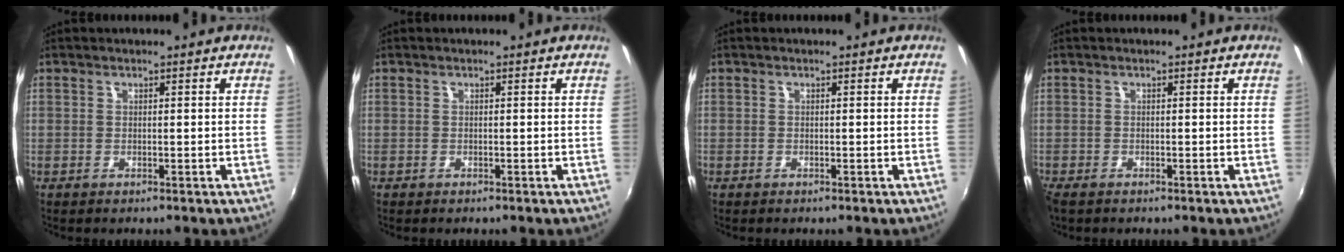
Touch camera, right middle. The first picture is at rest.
{"total": 1.8, "force": [-1.4, 1.2, -0.2], "torque": [0.000, 0.003, -0.026]}
{"total": 0.6, "force": [-0.4, 0.4, 0.0], "torque": [-0.001, 0.000, -0.007]}
{"total": 1.5, "force": [-1.2, 0.7, 0.7], "torque": [-0.016, -0.008, -0.021]}